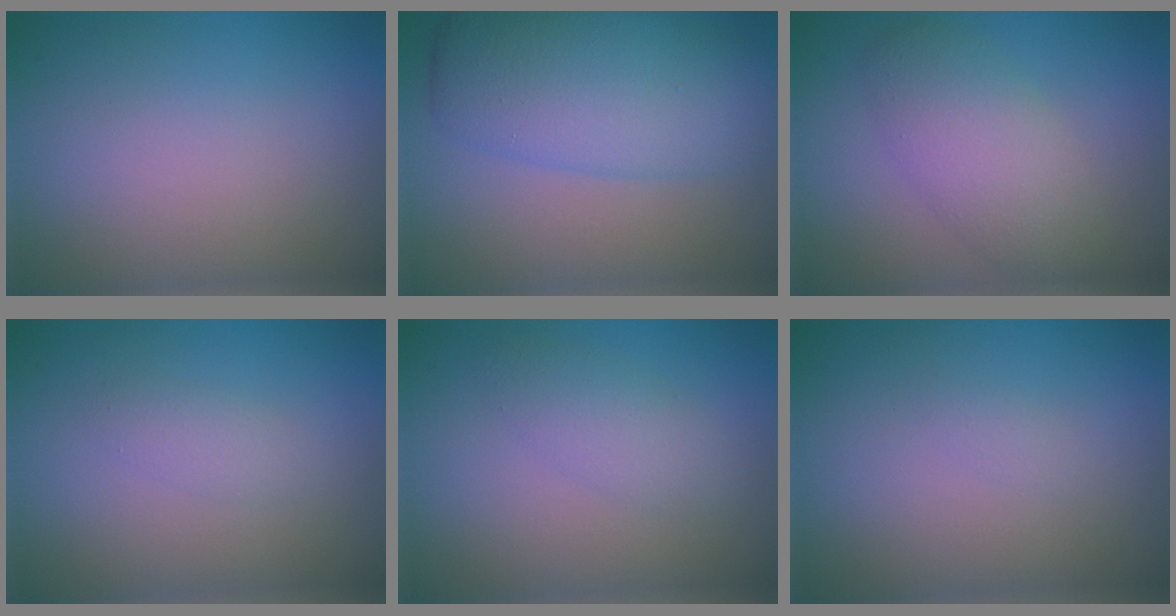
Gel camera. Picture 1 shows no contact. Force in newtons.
{"total": 8.2, "press": 8.2, "slide": 0.1}
{"total": 4.4, "press": 4.4, "slide": 0.4}
{"total": 1.3, "press": 1.3, "slide": 0.1}
{"total": 2.2, "press": 2.2, "slide": 0.1}
{"total": 0.5, "press": 0.5, "slide": 0.1}